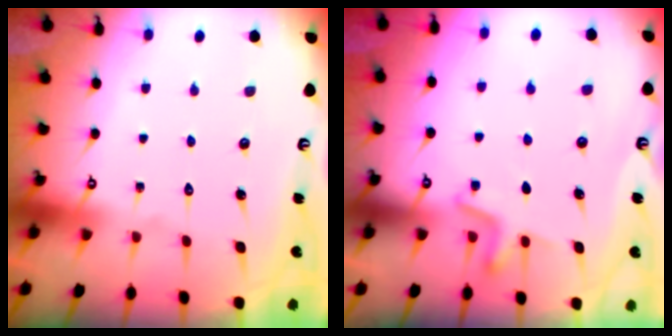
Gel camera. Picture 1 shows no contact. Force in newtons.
{"total": 3.4, "press": 3.3, "slide": 0.5}